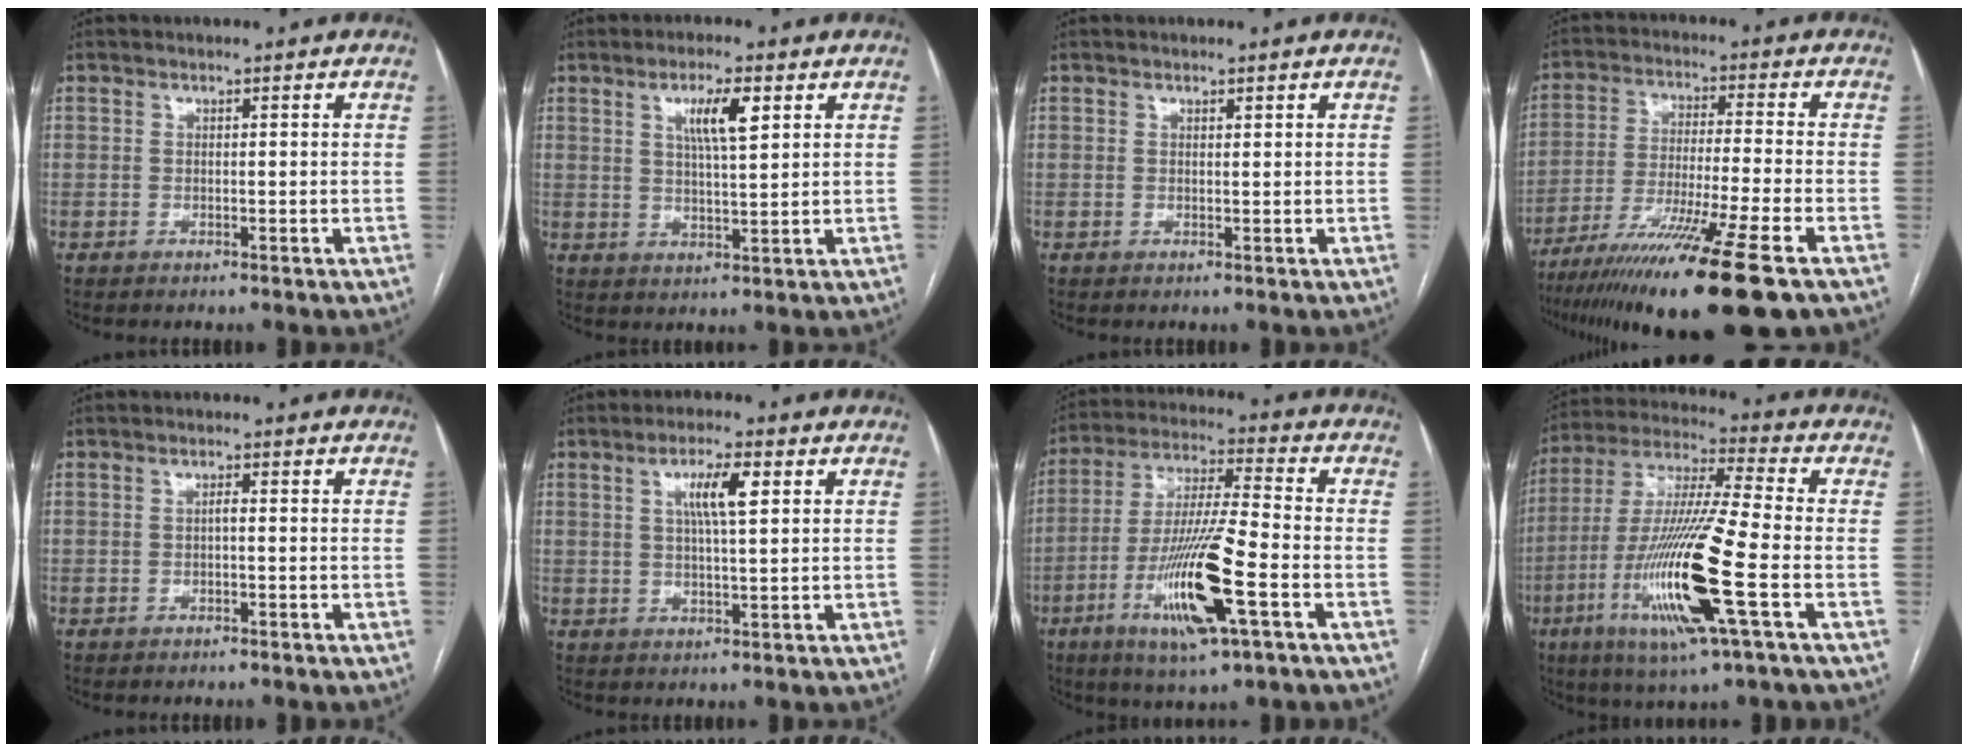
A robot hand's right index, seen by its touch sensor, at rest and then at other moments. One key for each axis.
{"total": 6.0, "fx": 2.6, "fy": 0.9, "fz": 5.3, "tx": -0.095, "ty": 0.001, "tz": 0.046}
{"total": 0.5, "fx": 0.4, "fy": 0.1, "fz": 0.3, "tx": -0.006, "ty": -0.003, "tz": 0.005}
{"total": 19.6, "fx": -13.1, "fy": -0.6, "fz": 14.5, "tx": -0.234, "ty": -0.056, "tz": -0.220}
{"total": 0.8, "fx": -0.2, "fy": 0.2, "fz": 0.7, "tx": -0.012, "ty": 0.003, "tz": -0.004}
{"total": 5.7, "fx": 2.0, "fy": 0.7, "fz": 5.3, "tx": -0.097, "ty": 0.005, "tz": 0.035}
{"total": 15.4, "fx": -5.7, "fy": 1.2, "fz": 14.3, "tx": -0.281, "ty": -0.019, "tz": -0.102}
{"total": 18.3, "fx": -5.8, "fy": 0.5, "fz": 17.3, "tx": -0.363, "ty": -0.022, "tz": -0.112}